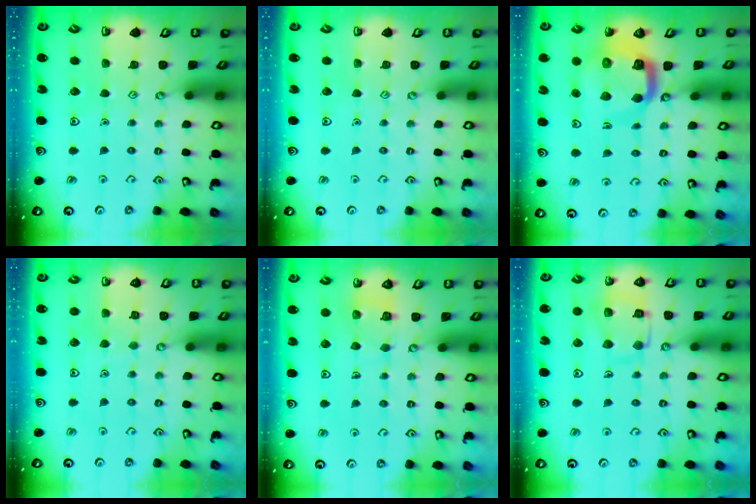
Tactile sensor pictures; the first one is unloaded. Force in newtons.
{"total": 0.0}
{"total": 11.0, "press": 10.9, "slide": 1.3}
{"total": 3.2, "press": 3.2, "slide": 0.2}
{"total": 6.1, "press": 6.1, "slide": 0.4}
{"total": 12.7, "press": 12.6, "slide": 1.2}